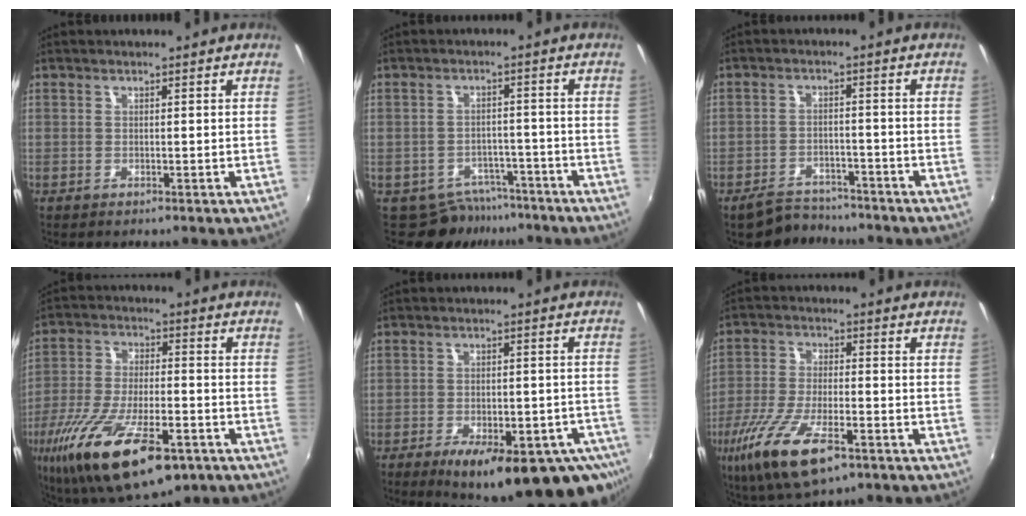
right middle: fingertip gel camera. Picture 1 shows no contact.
{"total": 6.4, "force": [-5.0, 4.0, 0.8], "torque": [-0.013, 0.015, -0.062]}
{"total": 6.3, "force": [-5.6, 2.7, 0.8], "torque": [-0.035, 0.004, -0.082]}
{"total": 23.1, "force": [-12.4, 8.7, 17.4], "torque": [-0.348, -0.058, -0.202]}
{"total": 21.3, "force": [-13.5, 7.8, 14.6], "torque": [-0.218, -0.032, -0.167]}
{"total": 15.4, "force": [-8.3, 5.4, 11.9], "torque": [-0.250, -0.044, -0.155]}